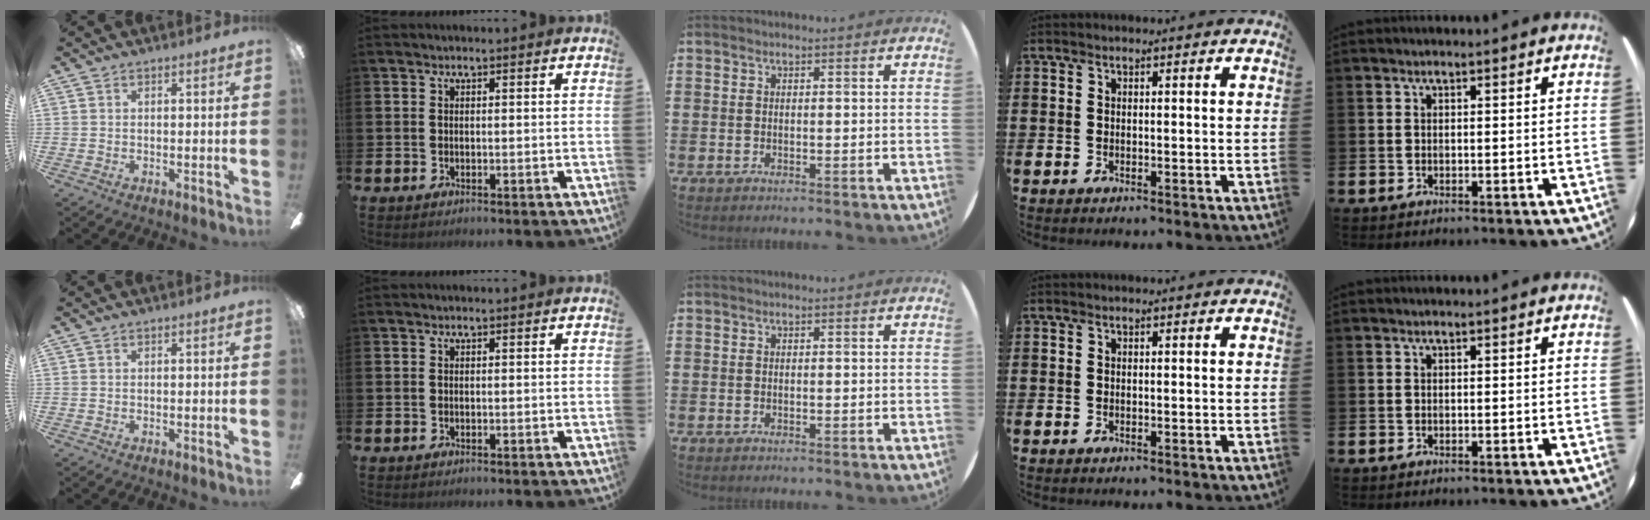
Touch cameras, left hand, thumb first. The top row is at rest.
{}